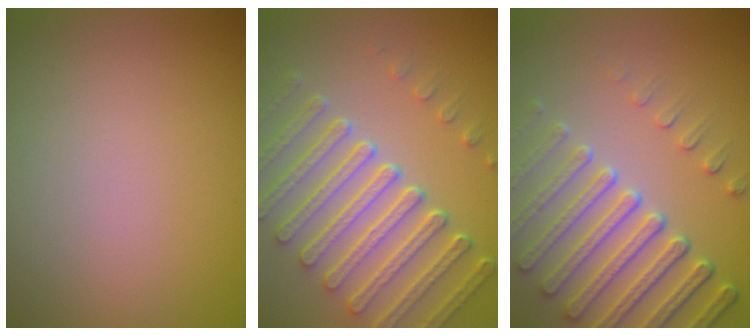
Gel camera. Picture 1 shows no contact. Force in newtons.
{"total": 7.5, "press": 5.7, "slide": 4.9}
{"total": 6.7, "press": 5.4, "slide": 4.1}